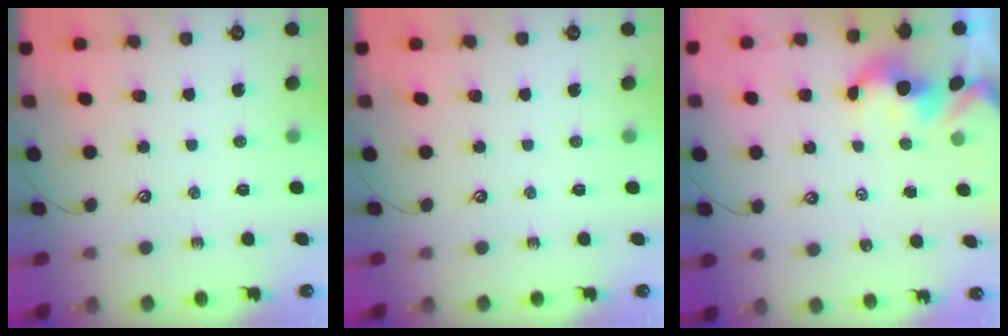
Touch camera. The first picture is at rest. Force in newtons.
{"total": 0.0}
{"total": 1.6, "press": 1.6, "slide": 0.2}